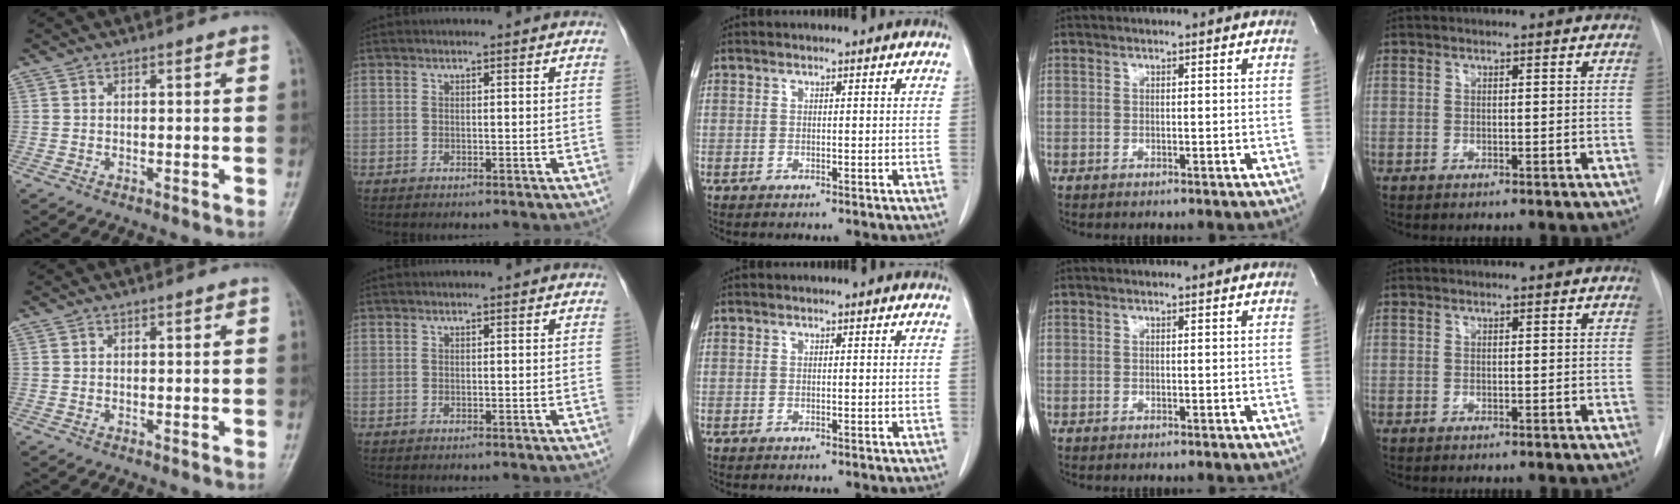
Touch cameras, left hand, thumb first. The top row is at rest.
{}